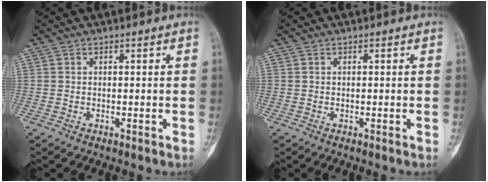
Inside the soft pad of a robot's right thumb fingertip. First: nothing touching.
{"total": 0.0}